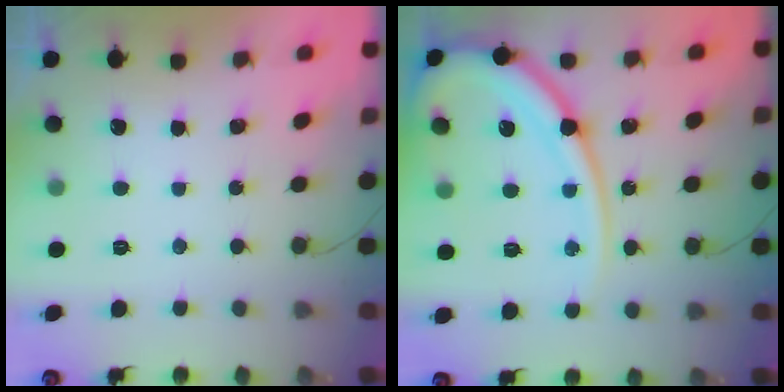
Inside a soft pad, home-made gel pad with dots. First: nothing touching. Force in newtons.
{"total": 17.6, "press": 17.5, "slide": 1.8}